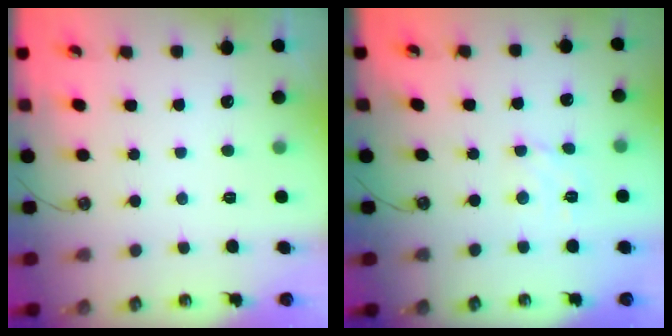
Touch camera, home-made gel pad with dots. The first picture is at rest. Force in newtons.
{"total": 3.0, "press": 3.0, "slide": 0.3}